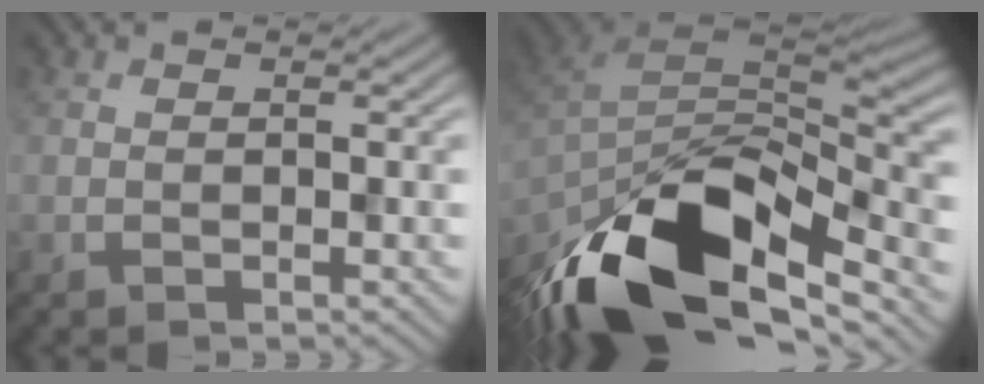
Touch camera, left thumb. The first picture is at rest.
{"total": 17.9, "force": [-10.8, 7.5, 12.1], "torque": [-0.268, -0.024, -0.189]}